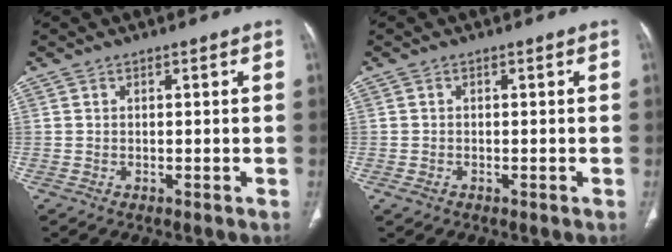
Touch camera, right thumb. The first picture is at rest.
{"total": 1.2, "force": [-0.6, 0.8, 0.6], "torque": [-0.014, 0.002, -0.009]}